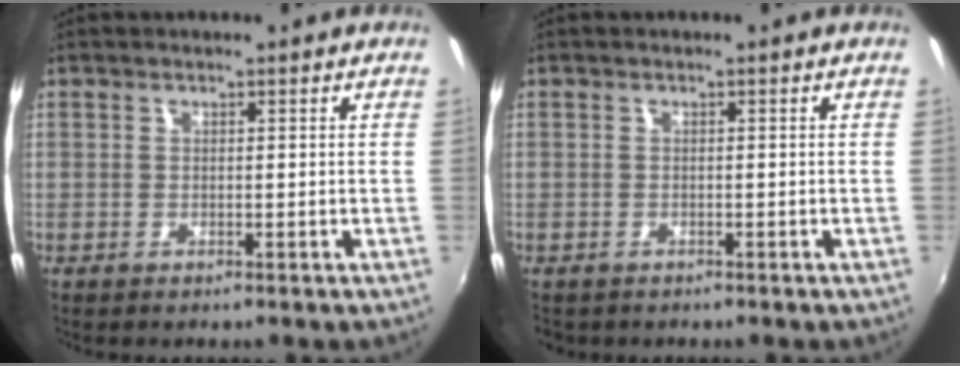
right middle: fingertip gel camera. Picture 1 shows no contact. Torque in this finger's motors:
{"motor_torque": [-0.12, 0.10, -0.04, 0.00]}